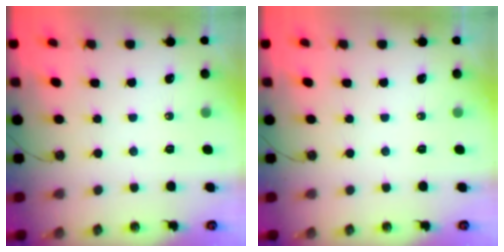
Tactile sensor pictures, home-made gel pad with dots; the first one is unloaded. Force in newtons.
{"total": 0.0}